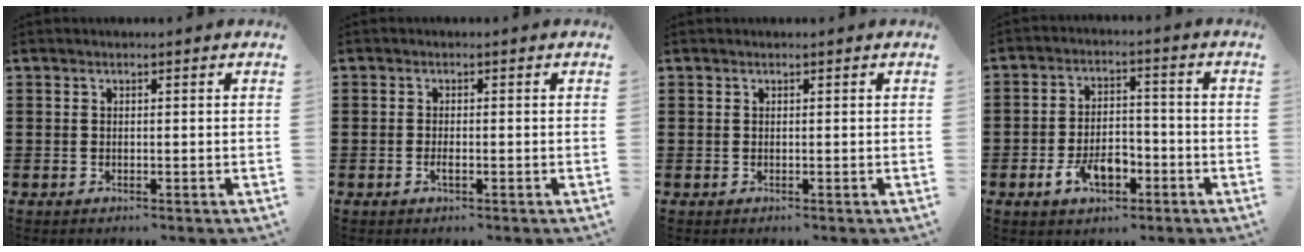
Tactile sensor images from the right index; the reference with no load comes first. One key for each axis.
{"total": 1.2, "fx": -0.5, "fy": 0.3, "fz": 1.0, "tx": -0.019, "ty": -0.003, "tz": -0.007}
{"total": 0.0}
{"total": 6.5, "fx": -3.0, "fy": 3.6, "fz": 4.5, "tx": -0.092, "ty": 0.007, "tz": -0.057}